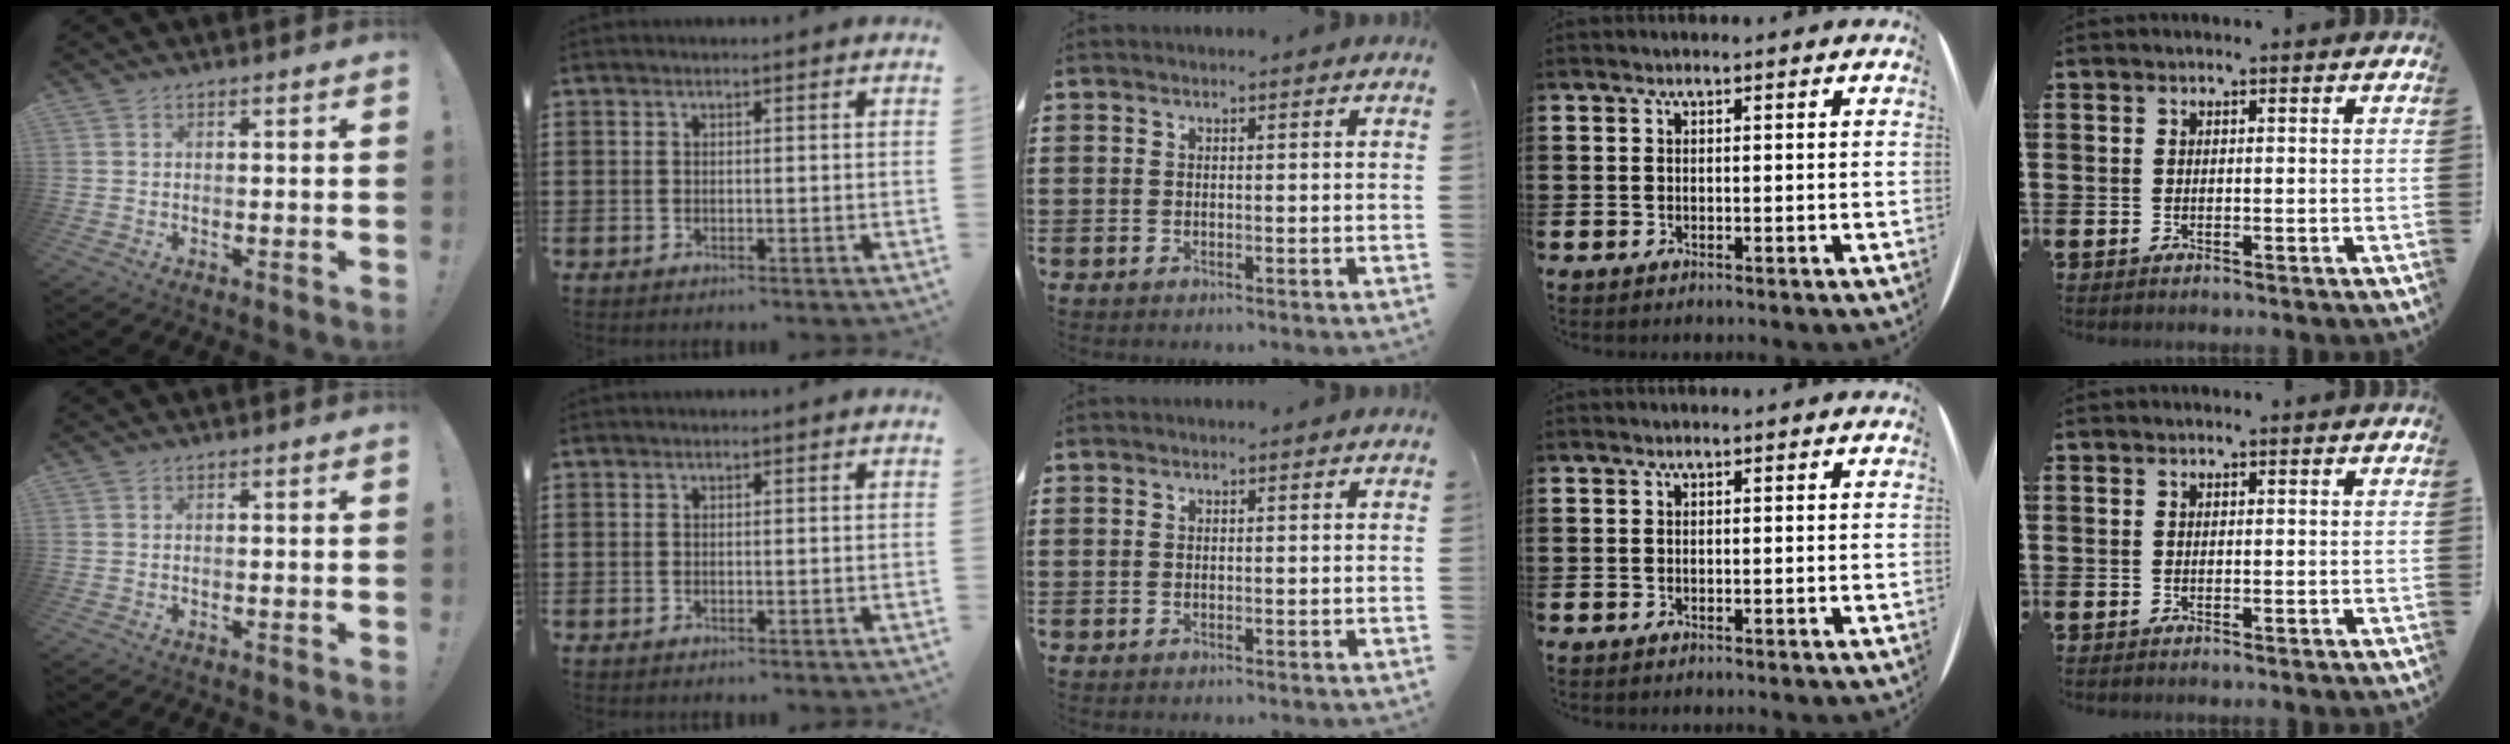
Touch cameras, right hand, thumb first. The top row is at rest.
{}